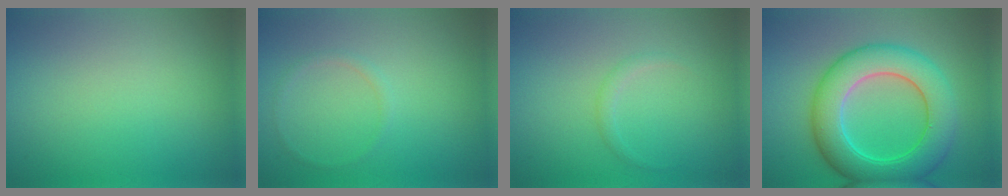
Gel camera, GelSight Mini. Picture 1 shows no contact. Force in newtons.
{"total": 0.8, "press": 0.8, "slide": 0.1}
{"total": 0.8, "press": 0.8, "slide": 0.0}
{"total": 8.3, "press": 8.3, "slide": 0.3}